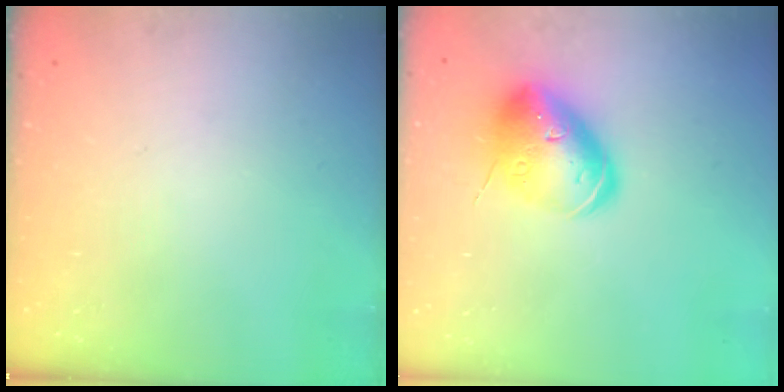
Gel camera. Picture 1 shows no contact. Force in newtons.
{"total": 13.2, "press": 13.0, "slide": 2.3}